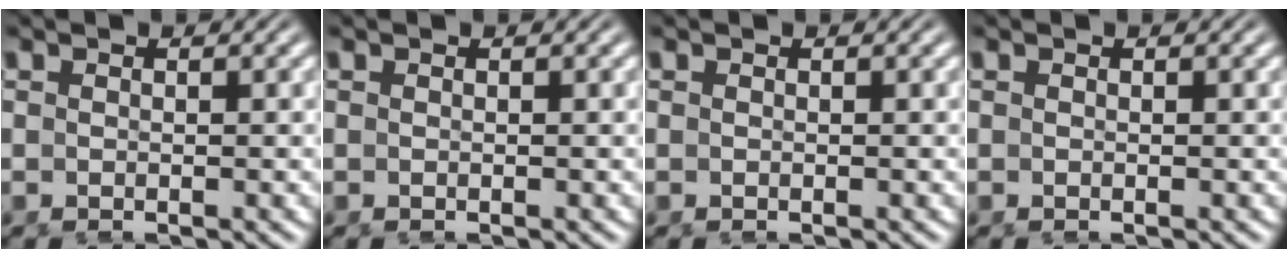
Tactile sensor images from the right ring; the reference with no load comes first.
{"total": 0.0}
{"total": 0.0}
{"total": 0.0}